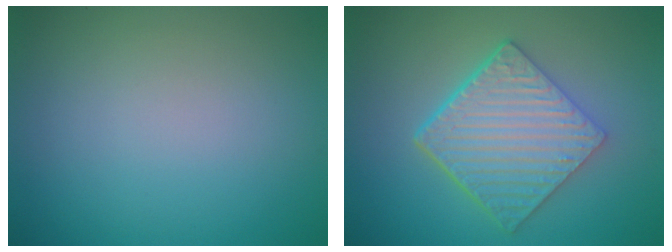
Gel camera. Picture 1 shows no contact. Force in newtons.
{"total": 6.6, "press": 4.7, "slide": 4.7}